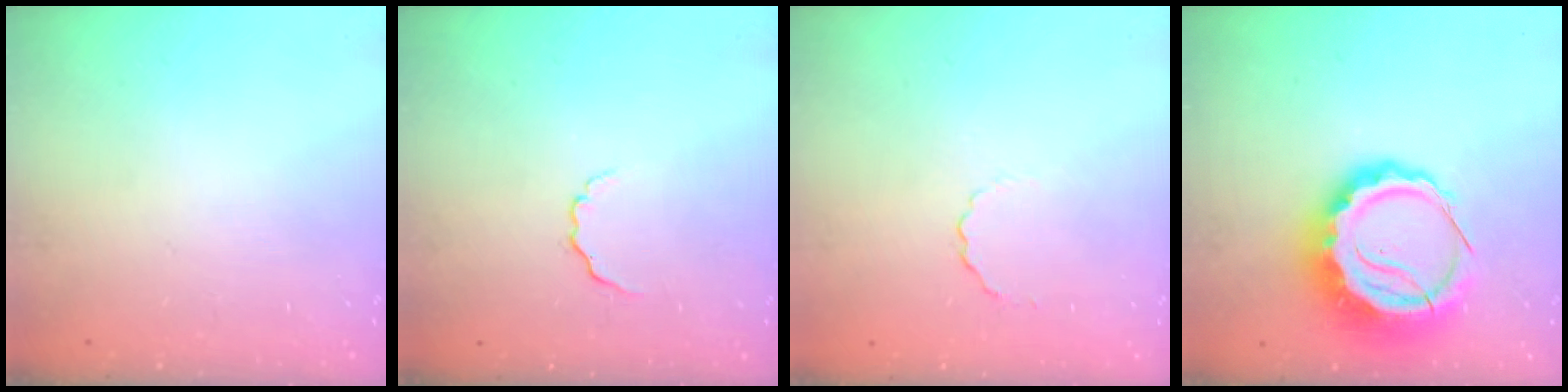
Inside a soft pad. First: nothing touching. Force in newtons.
{"total": 3.1, "press": 3.0, "slide": 0.7}
{"total": 2.2, "press": 2.1, "slide": 0.8}
{"total": 13.6, "press": 13.3, "slide": 2.7}